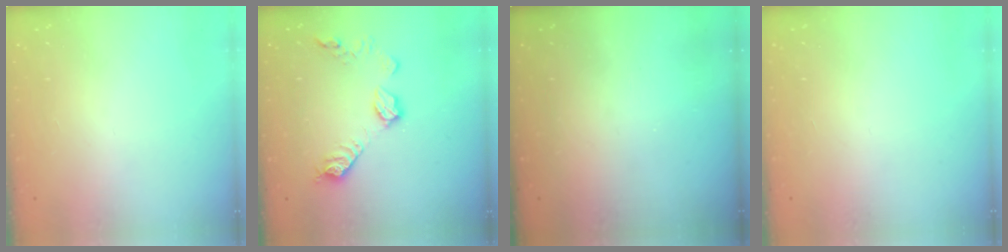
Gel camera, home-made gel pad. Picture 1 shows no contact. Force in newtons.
{"total": 11.4, "press": 11.4, "slide": 0.4}
{"total": 0.0}
{"total": 0.0}